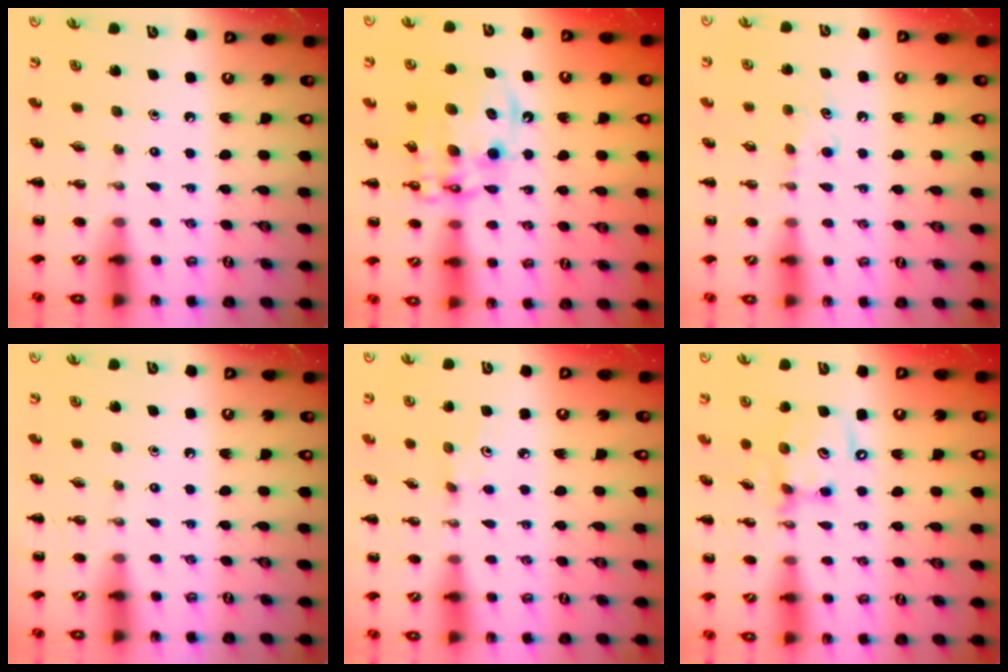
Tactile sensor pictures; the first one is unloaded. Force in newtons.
{"total": 13.9, "press": 13.5, "slide": 3.1}
{"total": 6.7, "press": 6.6, "slide": 1.5}
{"total": 0.0}
{"total": 2.8, "press": 2.7, "slide": 0.7}
{"total": 13.2, "press": 12.9, "slide": 3.1}